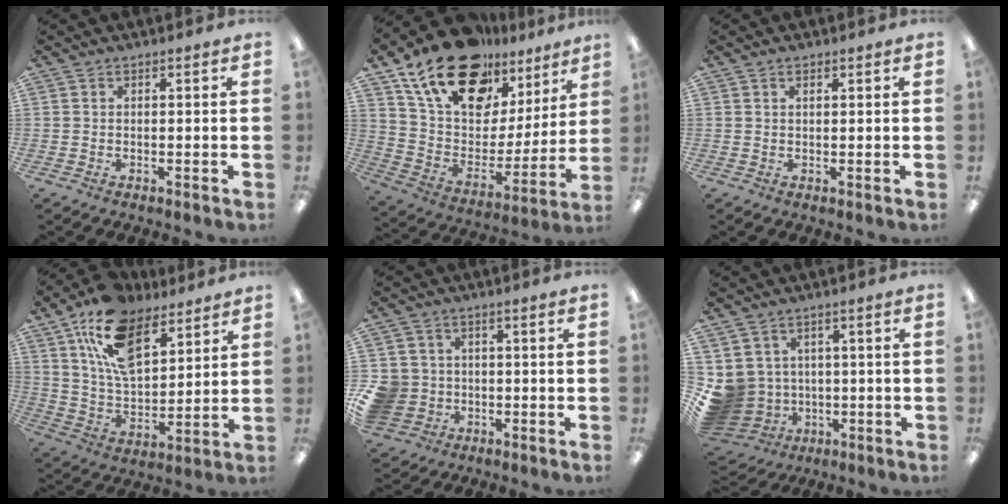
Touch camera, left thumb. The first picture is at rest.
{"total": 21.5, "force": [15.6, 10.9, 9.9], "torque": [-0.179, -0.093, 0.281]}
{"total": 1.3, "force": [0.7, 0.6, 0.9], "torque": [-0.012, -0.002, 0.011]}
{"total": 17.1, "force": [10.7, 8.8, 10.0], "torque": [-0.185, -0.035, 0.196]}
{"total": 8.0, "force": [-1.3, 7.5, 2.3], "torque": [-0.077, 0.015, -0.021]}
{"total": 8.2, "force": [-0.2, 8.0, 1.8], "torque": [-0.089, -0.010, 0.004]}